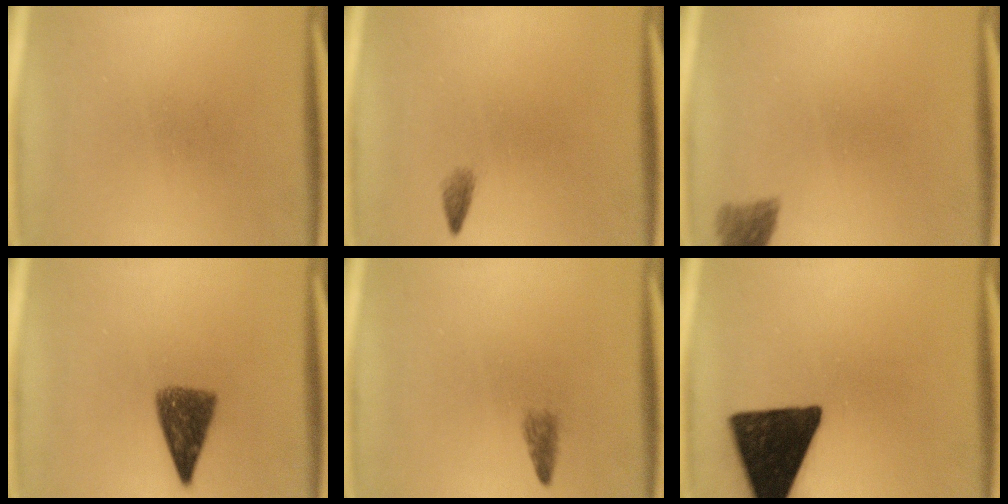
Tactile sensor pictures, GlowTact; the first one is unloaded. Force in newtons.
{"total": 1.0}
{"total": 2.8}
{"total": 6.8}
{"total": 1.4}
{"total": 17.2}